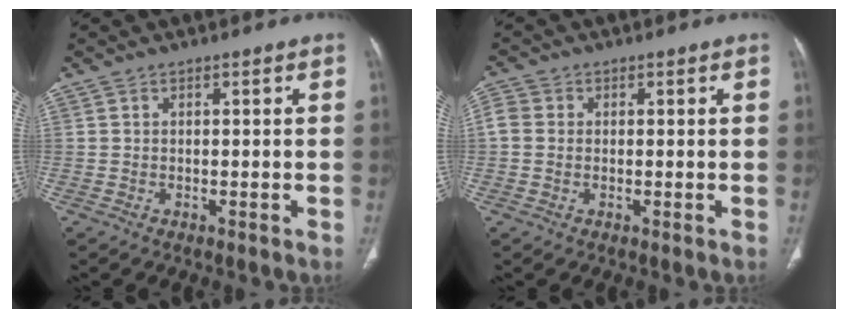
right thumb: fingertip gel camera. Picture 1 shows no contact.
{"total": 3.2, "force": [0.0, 2.8, 1.6], "torque": [-0.032, 0.007, -0.004]}